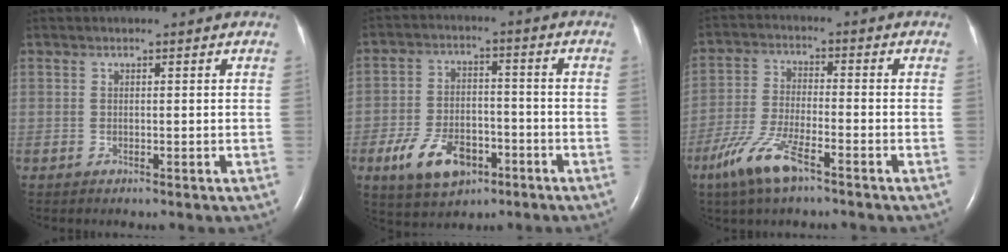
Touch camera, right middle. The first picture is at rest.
{"total": 9.9, "force": [-4.9, 5.7, 6.5], "torque": [-0.132, 0.003, -0.079]}
{"total": 8.7, "force": [-5.5, 1.8, 6.5], "torque": [-0.145, -0.015, -0.107]}